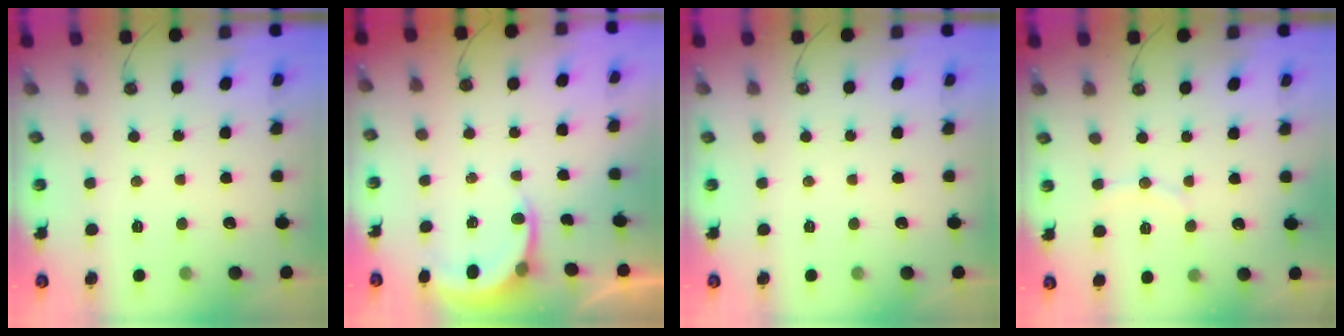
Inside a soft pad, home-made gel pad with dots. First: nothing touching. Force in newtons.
{"total": 5.0, "press": 5.0, "slide": 0.4}
{"total": 0.0}
{"total": 6.0, "press": 5.5, "slide": 2.5}